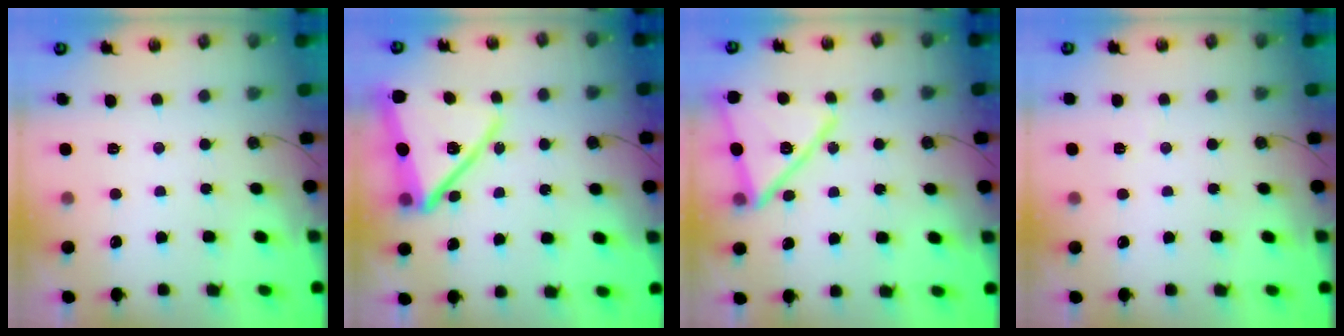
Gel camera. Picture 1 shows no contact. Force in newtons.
{"total": 18.1, "press": 18.0, "slide": 1.5}
{"total": 18.0, "press": 18.0, "slide": 1.1}
{"total": 3.3, "press": 3.3, "slide": 0.4}